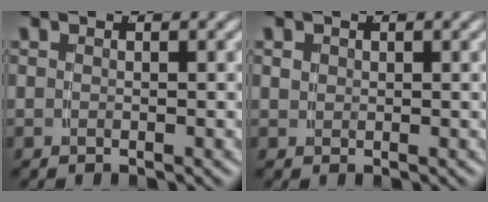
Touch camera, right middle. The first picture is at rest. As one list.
[{"total": 0.0}]